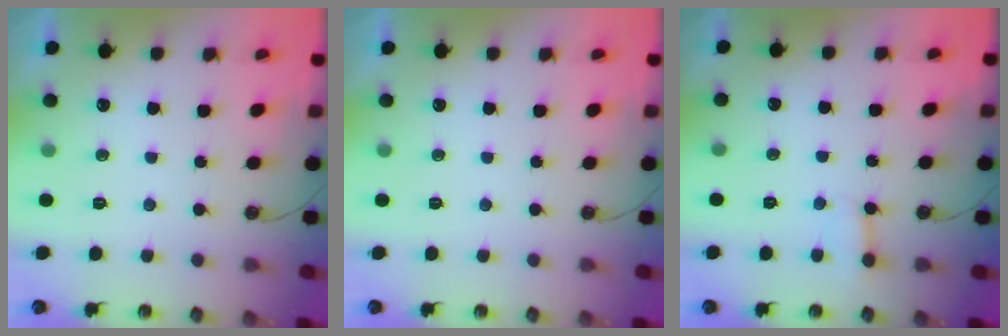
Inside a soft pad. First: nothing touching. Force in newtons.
{"total": 0.0}
{"total": 2.7, "press": 2.7, "slide": 0.3}